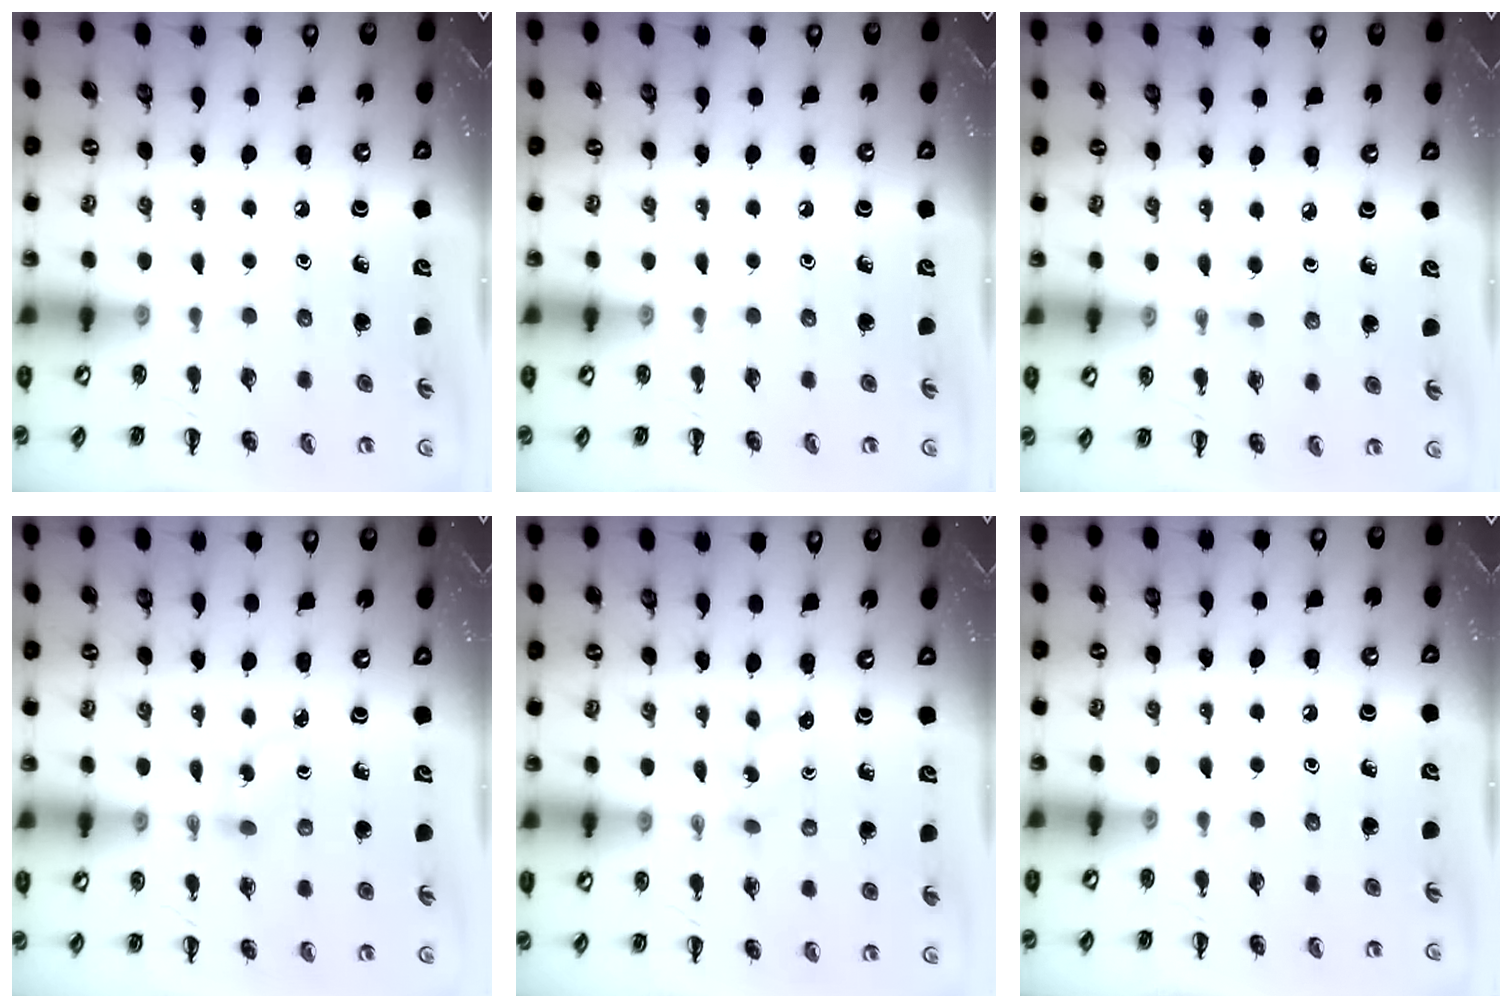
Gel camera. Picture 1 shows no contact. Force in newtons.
{"total": 0.0}
{"total": 2.0, "press": 1.8, "slide": 0.9}
{"total": 1.9, "press": 1.7, "slide": 0.9}
{"total": 1.0, "press": 0.9, "slide": 0.4}
{"total": 0.0}